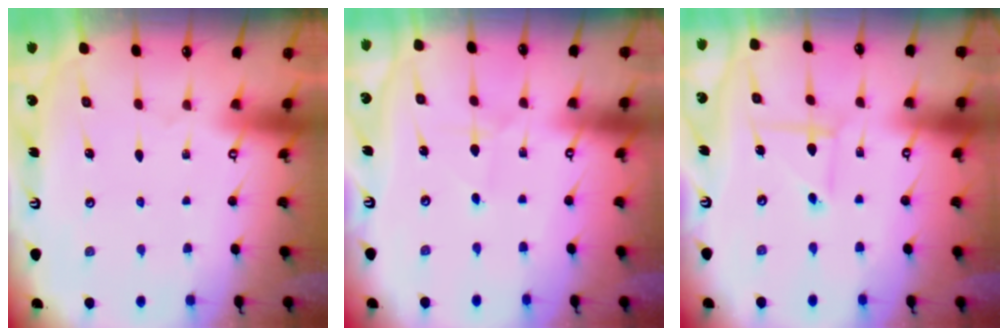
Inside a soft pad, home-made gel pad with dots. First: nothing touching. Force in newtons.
{"total": 1.3, "press": 1.3, "slide": 0.1}
{"total": 2.4, "press": 2.4, "slide": 0.2}